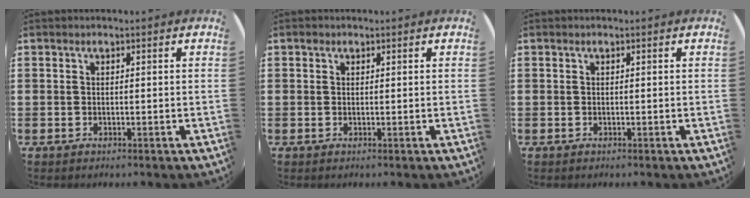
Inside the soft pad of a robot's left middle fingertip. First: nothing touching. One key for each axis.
{"total": 0.5, "fx": 0.3, "fy": 0.4, "fz": 0.0, "tx": 0.007, "ty": 0.001, "tz": 0.005}
{"total": 0.0}